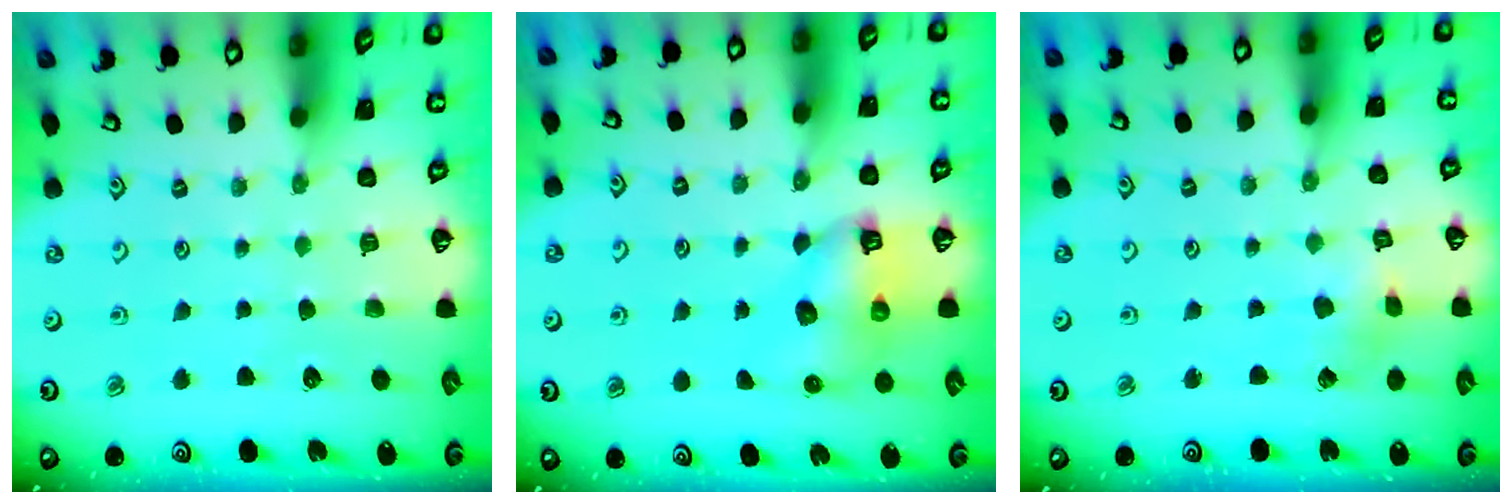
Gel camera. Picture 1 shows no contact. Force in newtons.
{"total": 7.2, "press": 7.2, "slide": 0.8}
{"total": 2.7, "press": 2.7, "slide": 0.3}